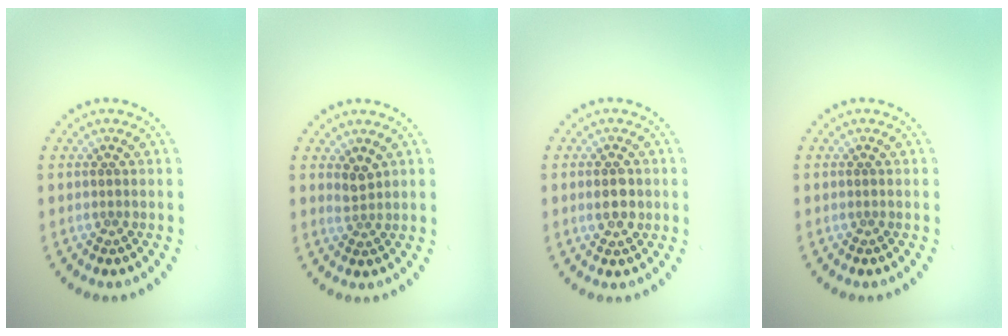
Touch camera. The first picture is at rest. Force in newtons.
{"total": 1.5, "press": 1.1, "slide": 1.0}
{"total": 2.1, "press": 2.1, "slide": 0.2}
{"total": 0.0}